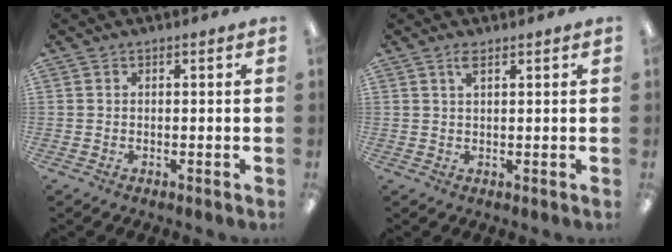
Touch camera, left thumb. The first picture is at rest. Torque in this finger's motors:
{"motor_torque": [-0.07, -0.05, -0.33, 0.00, 0.00]}